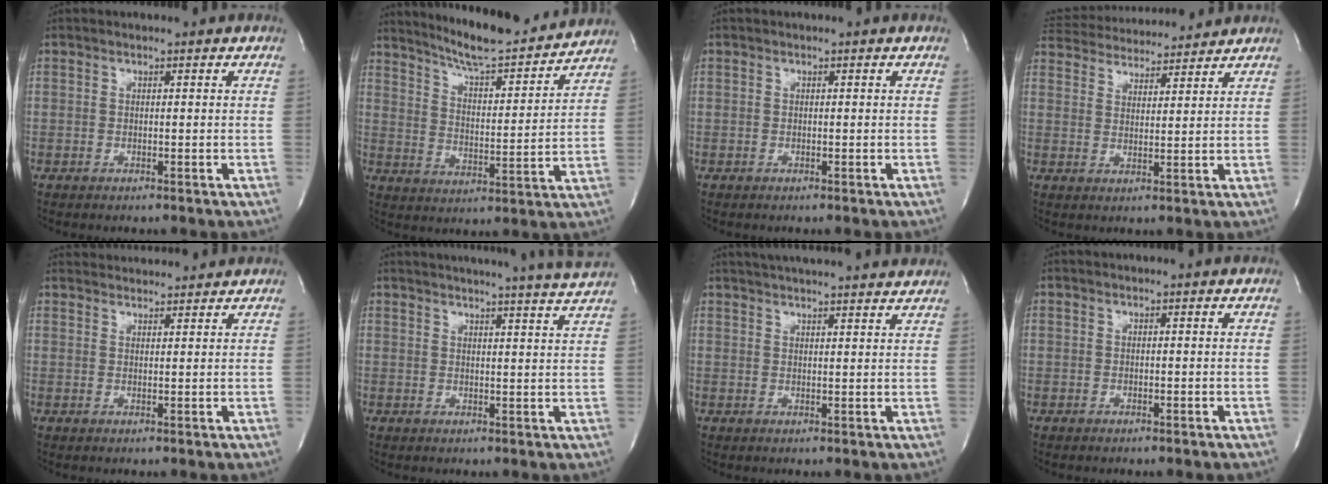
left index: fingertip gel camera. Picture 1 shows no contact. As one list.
[{"total": 16.7, "force": [15.4, 1.5, 6.3], "torque": [-0.103, -0.009, 0.228]}, {"total": 0.0}, {"total": 14.7, "force": [13.7, 2.9, 4.6], "torque": [-0.089, 0.038, 0.213]}, {"total": 7.2, "force": [7.1, 0.7, 0.9], "torque": [-0.017, 0.028, 0.100]}, {"total": 14.9, "force": [13.9, -1.8, 4.9], "torque": [-0.084, -0.047, 0.165]}, {"total": 17.2, "force": [15.9, 1.2, 6.6], "torque": [-0.108, 0.027, 0.210]}, {"total": 0.0}]